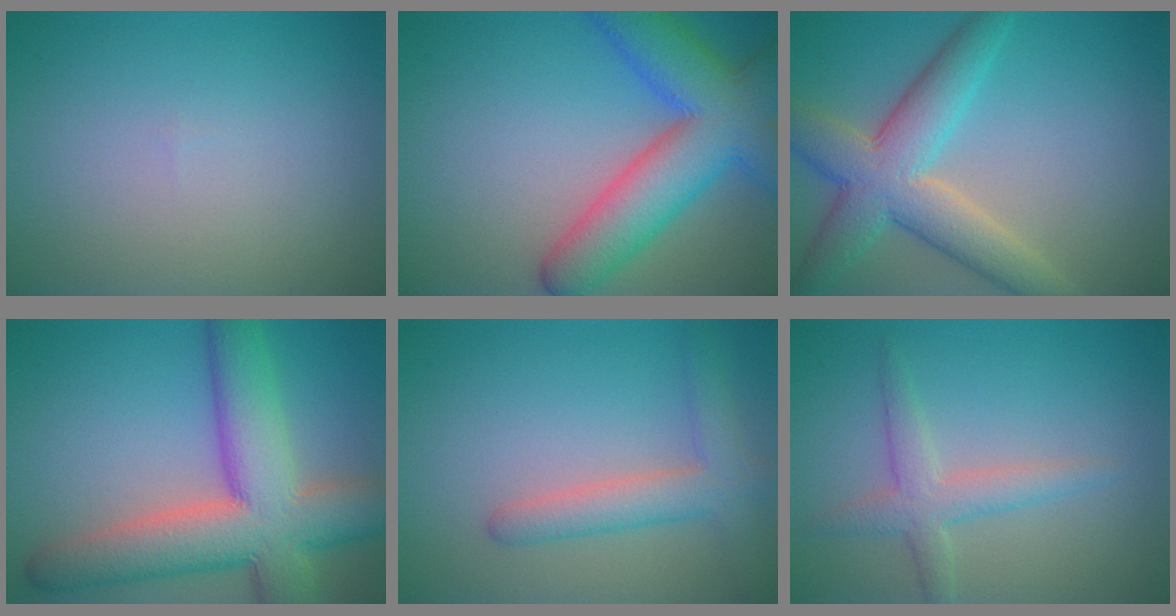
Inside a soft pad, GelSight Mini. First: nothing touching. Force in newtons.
{"total": 9.9, "press": 9.9, "slide": 0.4}
{"total": 7.3, "press": 7.3, "slide": 0.4}
{"total": 11.3, "press": 11.3, "slide": 0.9}
{"total": 3.8, "press": 3.8, "slide": 0.3}
{"total": 2.9, "press": 2.9, "slide": 0.1}